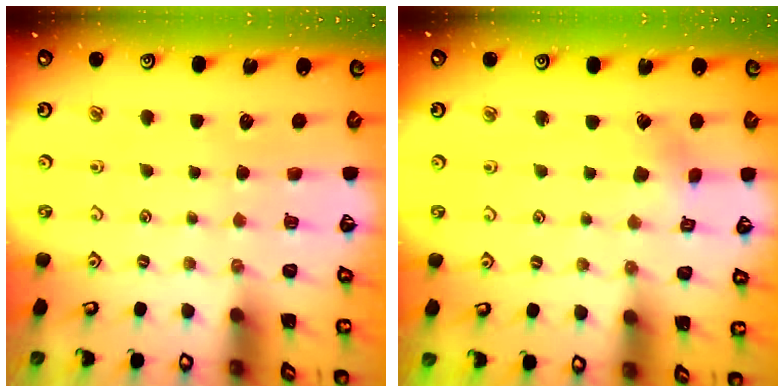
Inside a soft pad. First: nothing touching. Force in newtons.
{"total": 3.0, "press": 3.0, "slide": 0.2}